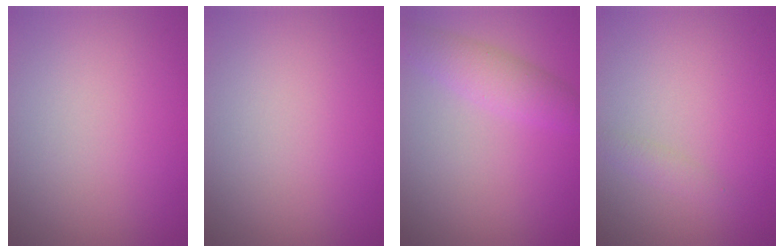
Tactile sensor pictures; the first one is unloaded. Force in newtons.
{"total": 0.0}
{"total": 2.9, "press": 2.9, "slide": 0.2}
{"total": 0.9, "press": 0.9, "slide": 0.1}